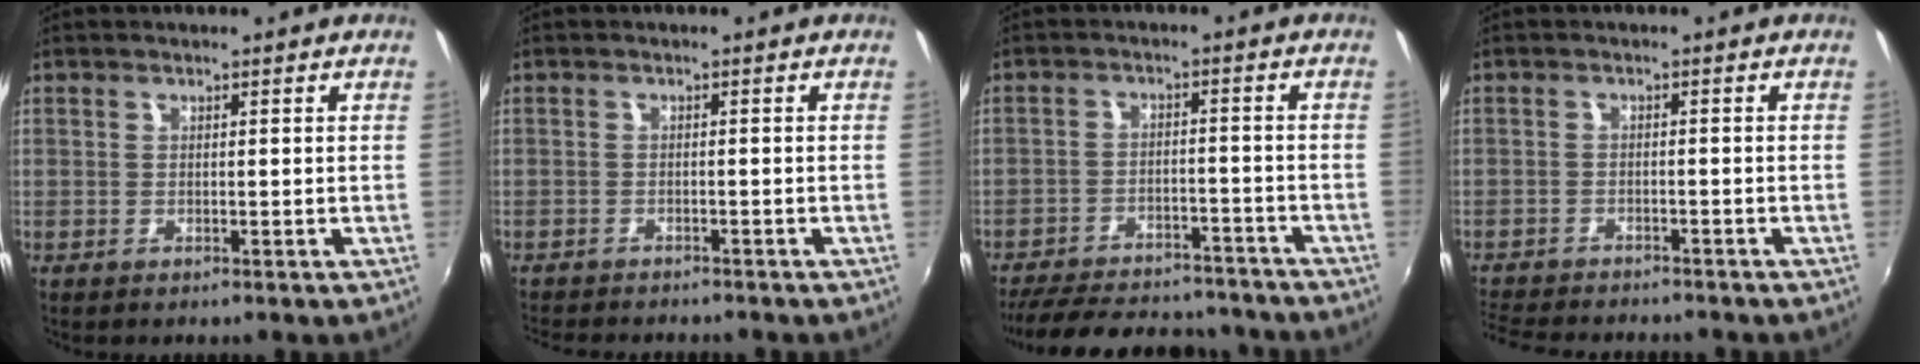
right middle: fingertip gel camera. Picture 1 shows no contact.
{"total": 5.4, "force": [-5.0, 0.9, 1.7], "torque": [-0.047, -0.015, -0.077]}
{"total": 22.4, "force": [-19.4, 7.1, 8.7], "torque": [-0.185, 0.009, -0.252]}
{"total": 9.7, "force": [-8.9, 2.0, 3.4], "torque": [-0.093, -0.015, -0.141]}